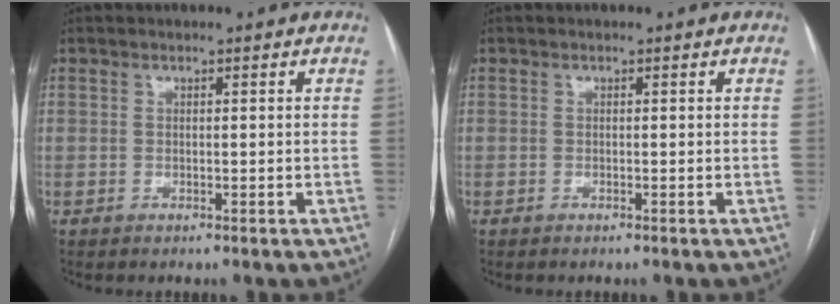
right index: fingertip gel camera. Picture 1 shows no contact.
{"total": 0.0}